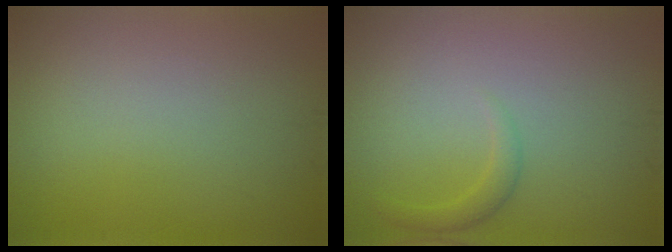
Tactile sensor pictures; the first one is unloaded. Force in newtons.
{"total": 1.4, "press": 1.4, "slide": 0.1}